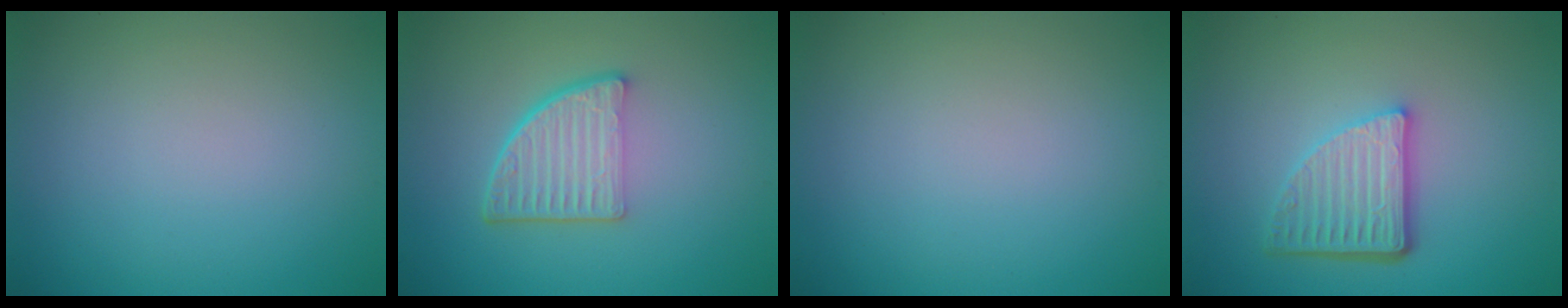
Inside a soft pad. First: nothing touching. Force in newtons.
{"total": 5.0, "press": 3.4, "slide": 3.6}
{"total": 0.0}
{"total": 4.8, "press": 3.5, "slide": 3.3}